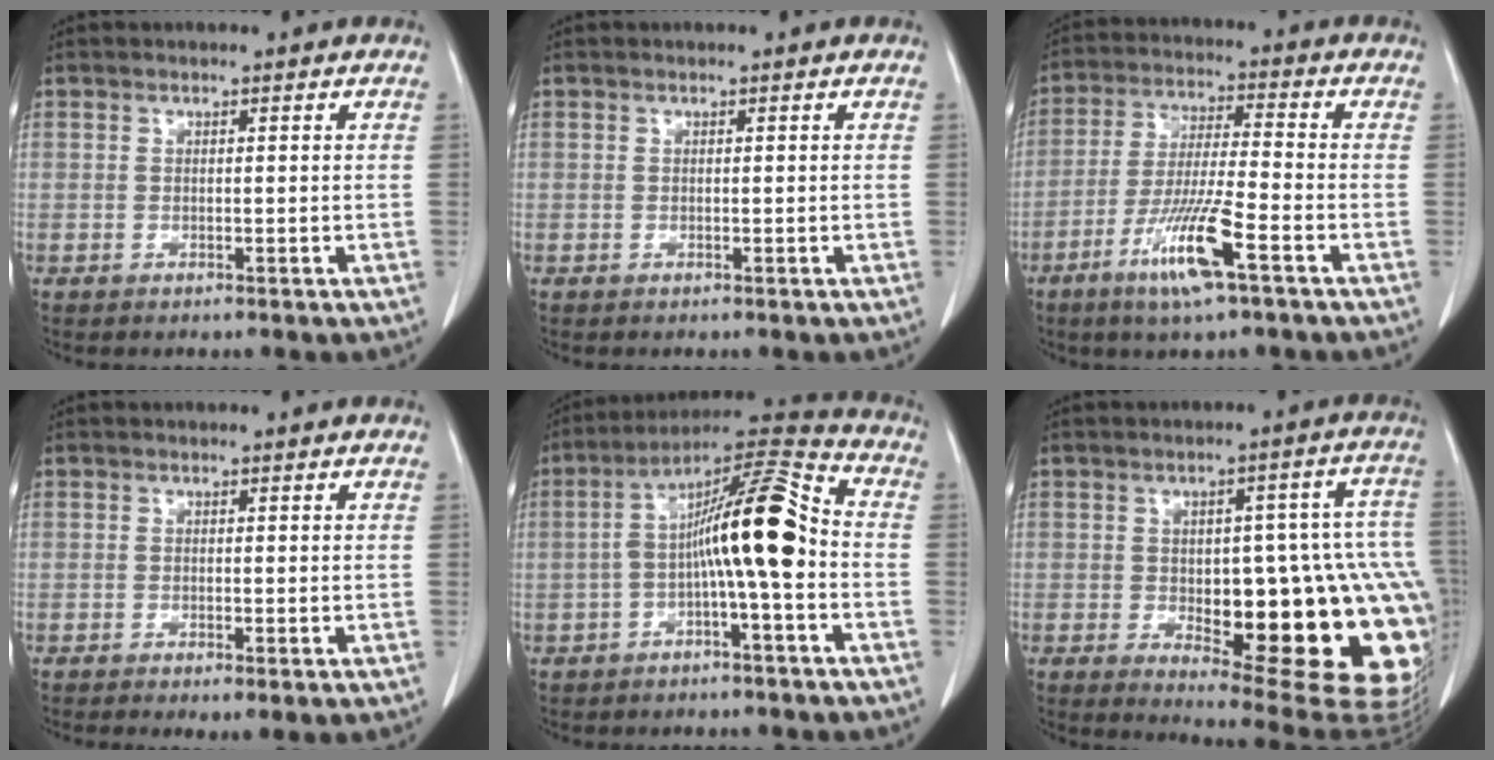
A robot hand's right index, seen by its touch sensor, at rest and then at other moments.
{"total": 0.0}
{"total": 11.1, "force": [-5.6, 0.3, 9.6], "torque": [-0.188, -0.018, -0.106]}
{"total": 2.0, "force": [-0.8, 0.5, 1.8], "torque": [-0.028, -0.006, -0.010]}
{"total": 13.3, "force": [-1.7, 1.4, 13.1], "torque": [-0.221, 0.036, -0.030]}
{"total": 24.9, "force": [-4.6, 7.7, 23.2], "torque": [-0.205, 0.020, -0.034]}